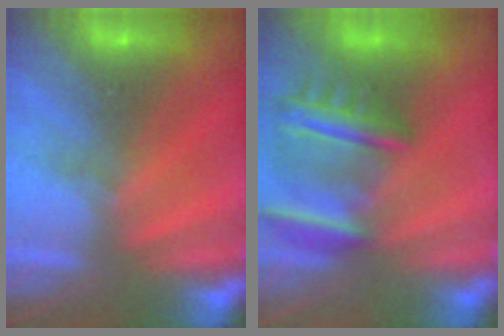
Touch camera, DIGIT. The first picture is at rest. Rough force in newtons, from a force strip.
{"total": 7.6}